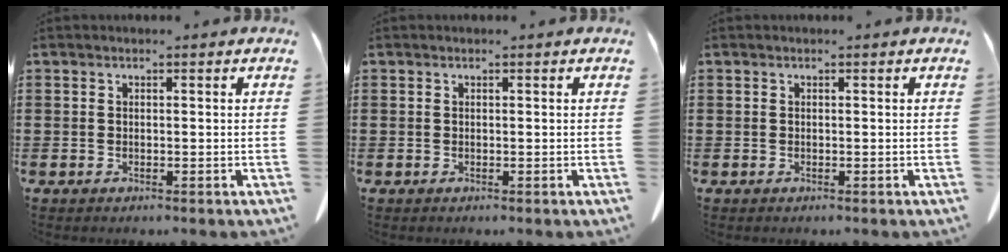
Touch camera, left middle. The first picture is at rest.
{"total": 0.0}
{"total": 0.0}